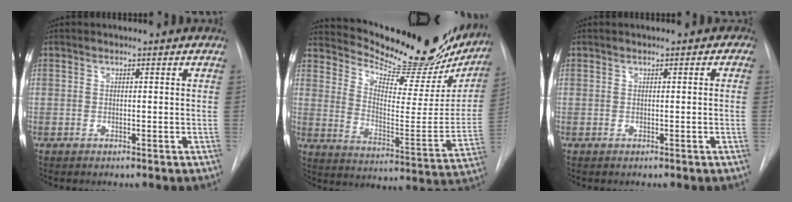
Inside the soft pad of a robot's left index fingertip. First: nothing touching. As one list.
[{"total": 25.6, "force": [22.7, 6.1, 10.2], "torque": [-0.154, -0.068, 0.297]}, {"total": 0.8, "force": [-0.1, 0.6, 0.5], "torque": [0.002, 0.001, -0.007]}]